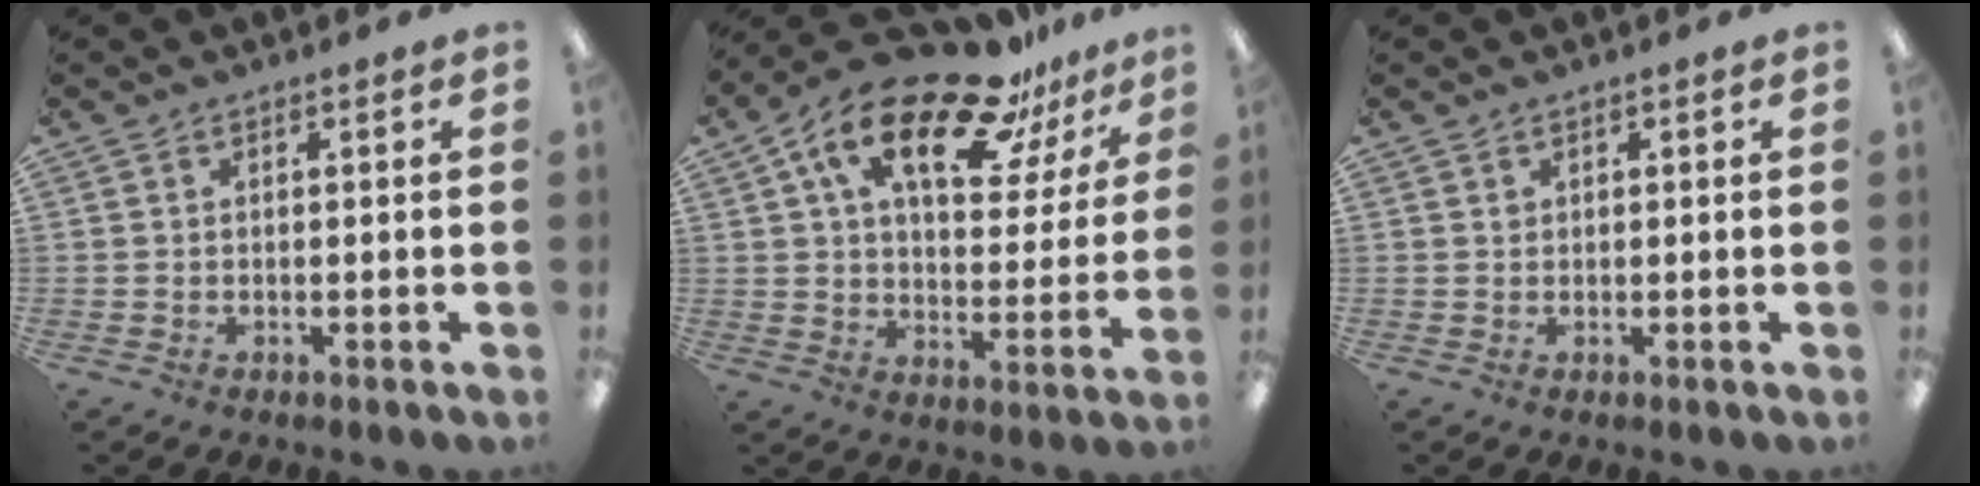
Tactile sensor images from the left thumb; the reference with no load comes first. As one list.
[{"total": 20.7, "force": [12.9, 8.8, 13.7], "torque": [-0.230, -0.067, 0.217]}, {"total": 0.7, "force": [0.4, 0.6, 0.1], "torque": [-0.003, 0.002, 0.008]}]